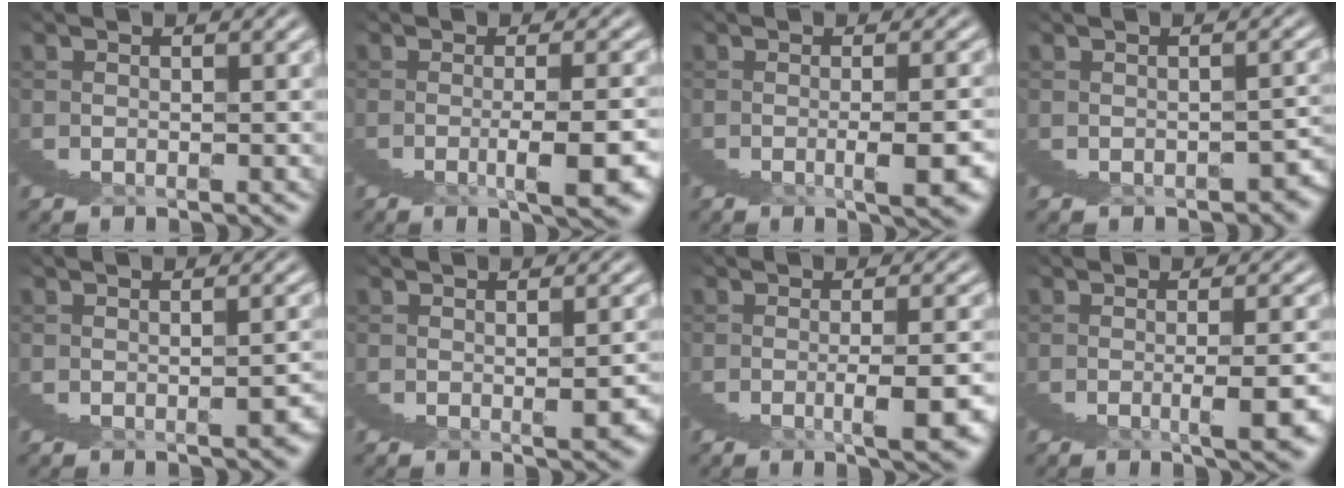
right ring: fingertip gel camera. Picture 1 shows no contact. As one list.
[{"total": 3.8, "force": [-0.5, -1.9, 3.3], "torque": [-0.028, 0.022, -0.009]}, {"total": 2.7, "force": [-0.1, -1.7, 2.1], "torque": [-0.021, 0.015, 0.000]}, {"total": 1.9, "force": [-1.4, 0.6, 1.1], "torque": [-0.005, -0.003, -0.018]}, {"total": 1.2, "force": [-0.6, 0.0, 1.1], "torque": [-0.015, 0.002, -0.005]}, {"total": 1.4, "force": [0.3, -0.5, 1.3], "torque": [-0.013, 0.010, 0.007]}, {"total": 3.3, "force": [-0.6, -1.7, 2.8], "torque": [-0.026, 0.018, -0.008]}, {"total": 2.8, "force": [-0.4, -1.9, 2.1], "torque": [-0.022, 0.014, -0.003]}]